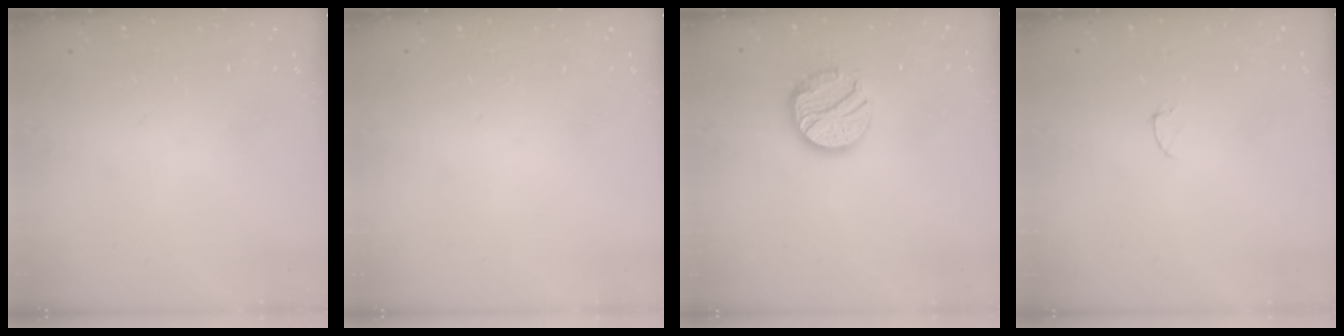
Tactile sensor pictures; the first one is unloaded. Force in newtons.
{"total": 0.0}
{"total": 13.7, "press": 13.6, "slide": 1.0}
{"total": 2.9, "press": 2.9, "slide": 0.3}